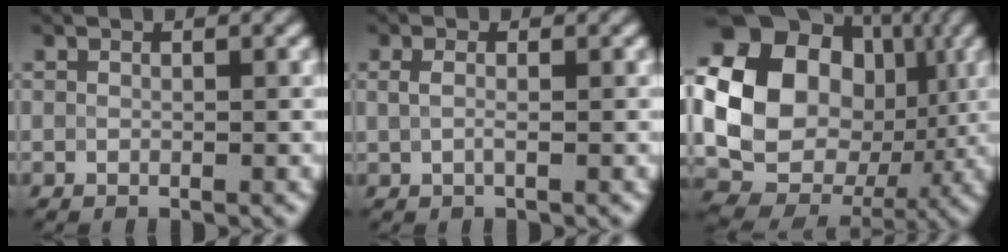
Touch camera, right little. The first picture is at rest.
{"total": 1.1, "force": [0.3, 0.3, 1.0], "torque": [-0.026, 0.001, 0.004]}
{"total": 17.3, "force": [1.9, 14.6, 9.2], "torque": [-0.164, -0.007, 0.034]}